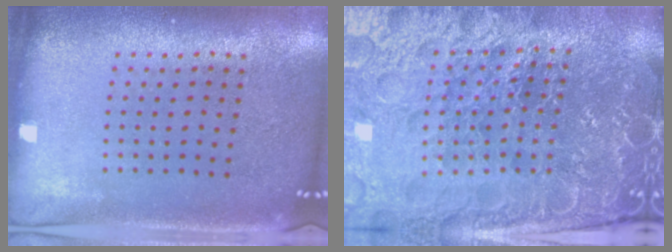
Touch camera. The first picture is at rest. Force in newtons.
{"total": 5.1, "press": 4.9, "slide": 1.6}